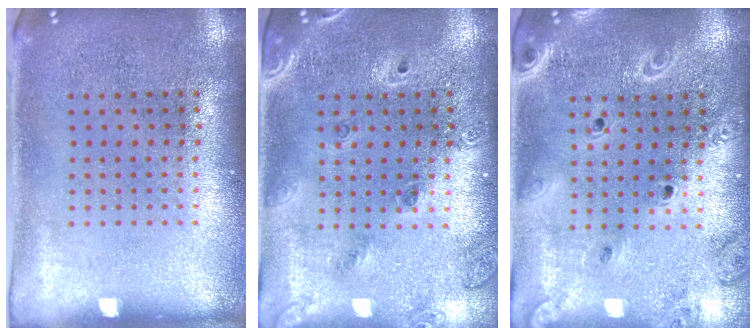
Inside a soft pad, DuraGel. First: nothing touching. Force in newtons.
{"total": 1.6, "press": 1.4, "slide": 0.9}
{"total": 2.1, "press": 1.9, "slide": 0.8}